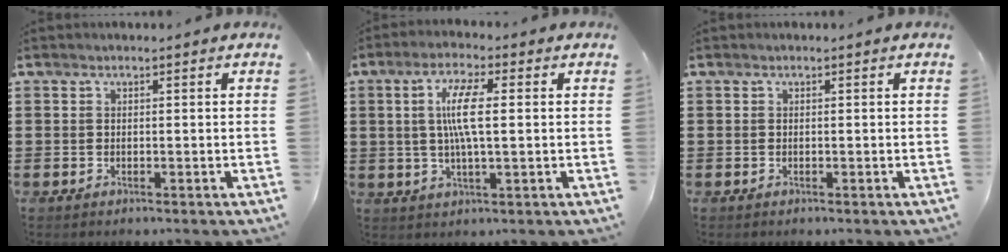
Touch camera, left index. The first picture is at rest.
{"total": 7.3, "force": [1.0, 1.8, 7.0], "torque": [-0.147, 0.000, 0.010]}
{"total": 0.0}